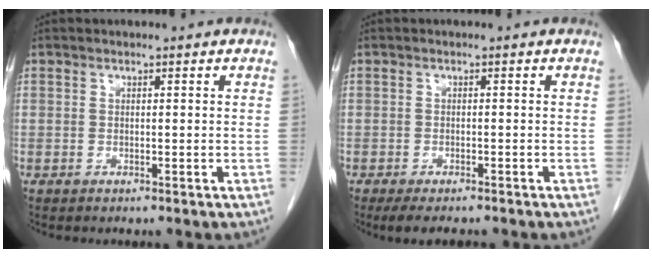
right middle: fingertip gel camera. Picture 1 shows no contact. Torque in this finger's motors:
{"motor_torque": [0.32, -0.15, 0.04, 0.02]}